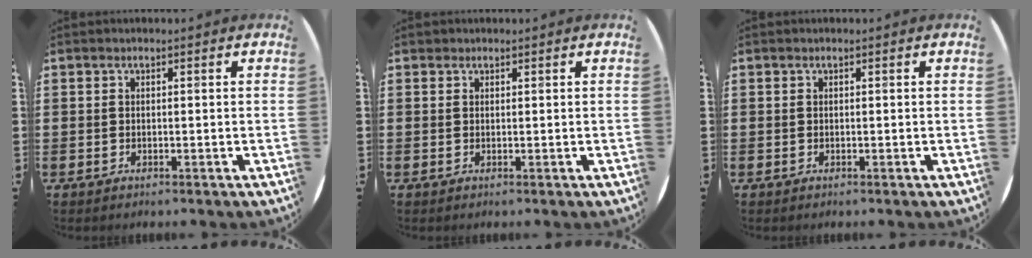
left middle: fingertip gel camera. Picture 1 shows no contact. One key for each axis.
{"total": 0.5, "fx": 0.5, "fy": 0.2, "fz": -0.1, "tx": 0.011, "ty": 0.001, "tz": 0.007}
{"total": 0.0}